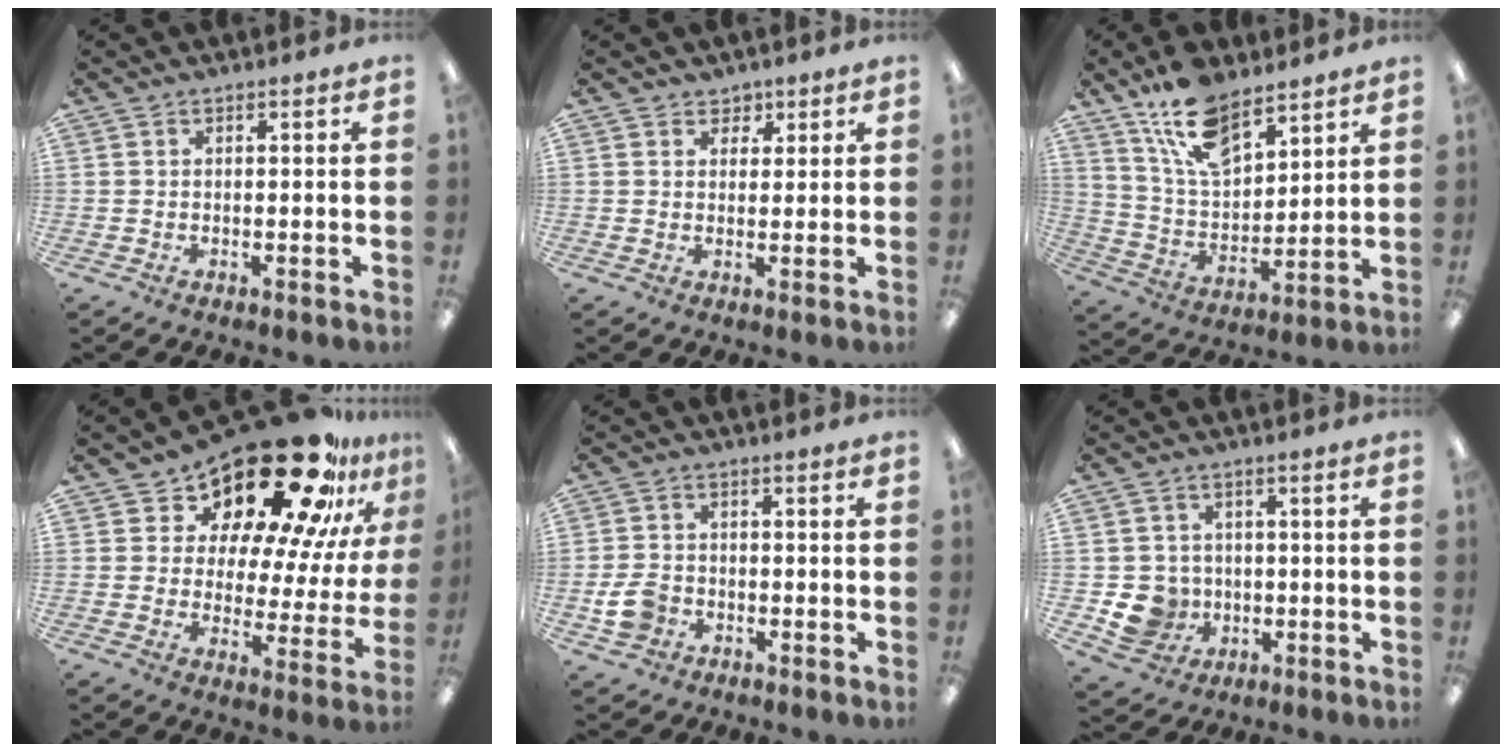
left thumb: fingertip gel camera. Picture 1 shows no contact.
{"total": 3.2, "force": [2.0, 2.5, 0.1], "torque": [0.013, -0.007, 0.032]}
{"total": 15.6, "force": [11.0, 7.2, 8.3], "torque": [-0.159, -0.051, 0.203]}
{"total": 24.7, "force": [19.2, 8.8, 12.9], "torque": [-0.189, -0.149, 0.320]}
{"total": 5.8, "force": [-1.9, 4.7, 2.9], "torque": [-0.058, 0.006, -0.036]}
{"total": 7.8, "force": [-1.3, 7.5, 2.0], "torque": [-0.058, 0.008, -0.017]}